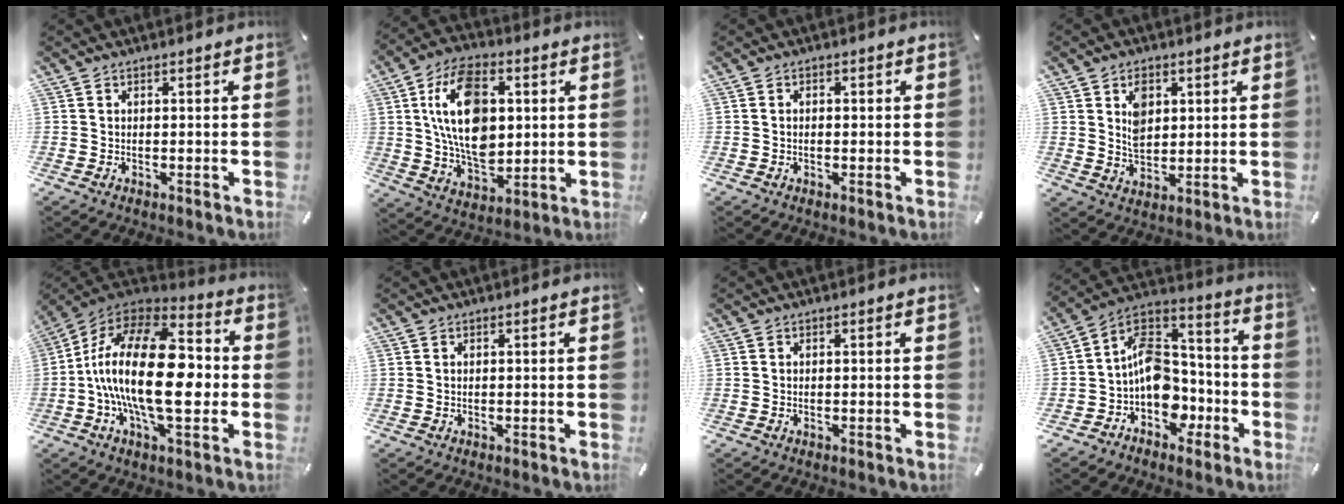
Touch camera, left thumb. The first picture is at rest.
{"total": 17.7, "force": [3.0, 11.4, 13.2], "torque": [-0.256, 0.005, 0.051]}
{"total": 1.2, "force": [-0.2, 0.9, 0.8], "torque": [-0.017, 0.004, -0.006]}
{"total": 6.1, "force": [2.2, 4.8, 3.2], "torque": [-0.053, -0.001, 0.037]}
{"total": 25.6, "force": [-2.6, 11.9, 22.6], "torque": [-0.441, 0.012, -0.048]}
{"total": 0.0}
{"total": 0.0}
{"total": 12.3, "force": [-2.9, 10.4, 5.9], "torque": [-0.095, 0.010, -0.046]}